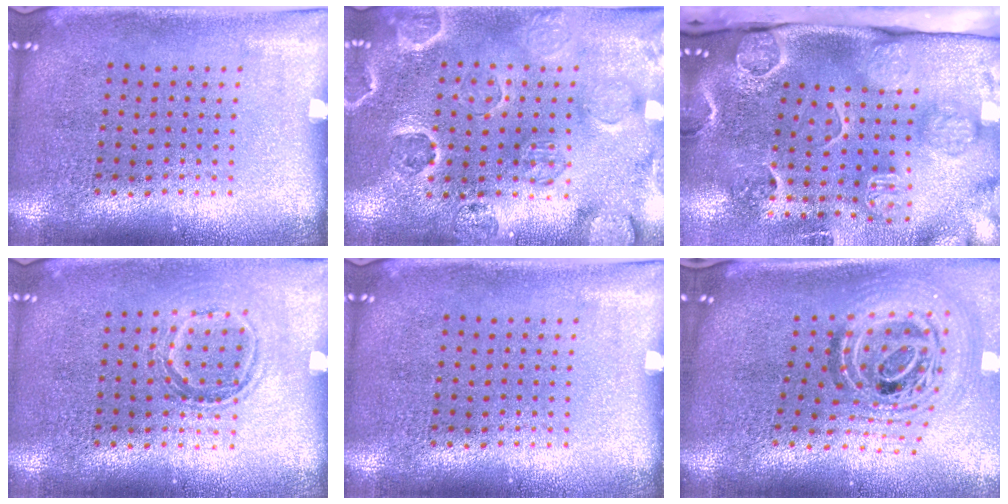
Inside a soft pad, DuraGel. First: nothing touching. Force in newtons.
{"total": 2.5, "press": 2.3, "slide": 1.0}
{"total": 4.5, "press": 3.4, "slide": 2.8}
{"total": 1.2, "press": 1.0, "slide": 0.6}
{"total": 0.0}
{"total": 2.1, "press": 1.7, "slide": 1.3}